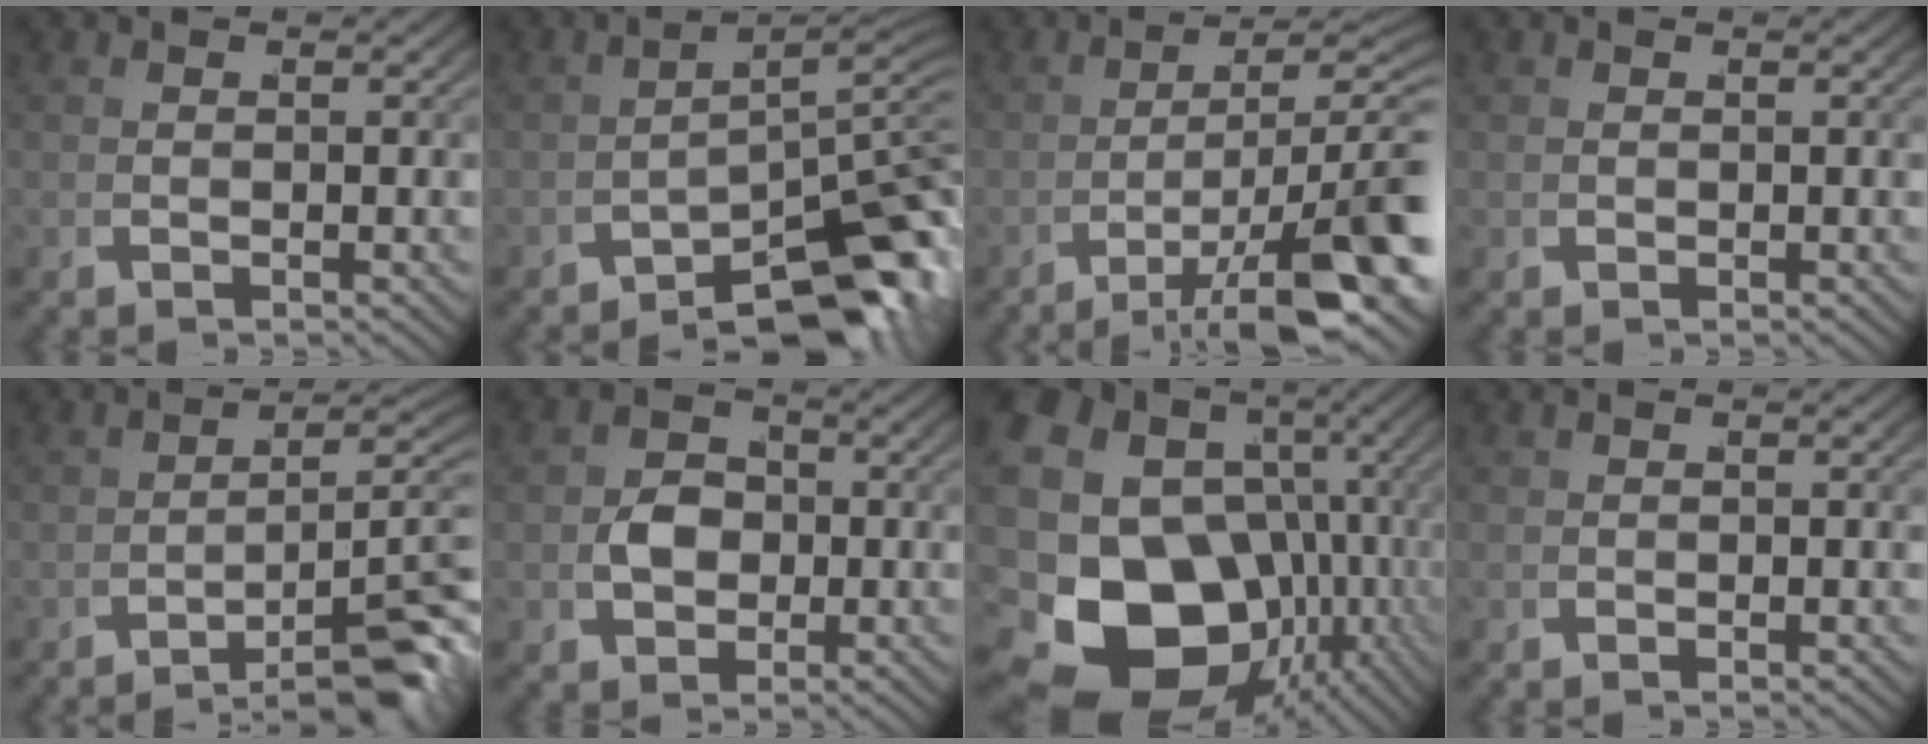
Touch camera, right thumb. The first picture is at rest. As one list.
[{"total": 12.4, "force": [-4.3, 6.3, 9.8], "torque": [-0.140, -0.043, -0.045]}, {"total": 8.2, "force": [-1.5, 3.8, 7.2], "torque": [-0.111, -0.020, -0.009]}, {"total": 0.0}, {"total": 10.0, "force": [-3.9, 4.8, 7.8], "torque": [-0.106, -0.026, -0.047]}, {"total": 4.0, "force": [-0.1, 3.3, 2.2], "torque": [-0.048, -0.007, 0.006]}, {"total": 23.2, "force": [-2.9, 18.5, 13.8], "torque": [-0.285, -0.075, -0.027]}, {"total": 0.0}]